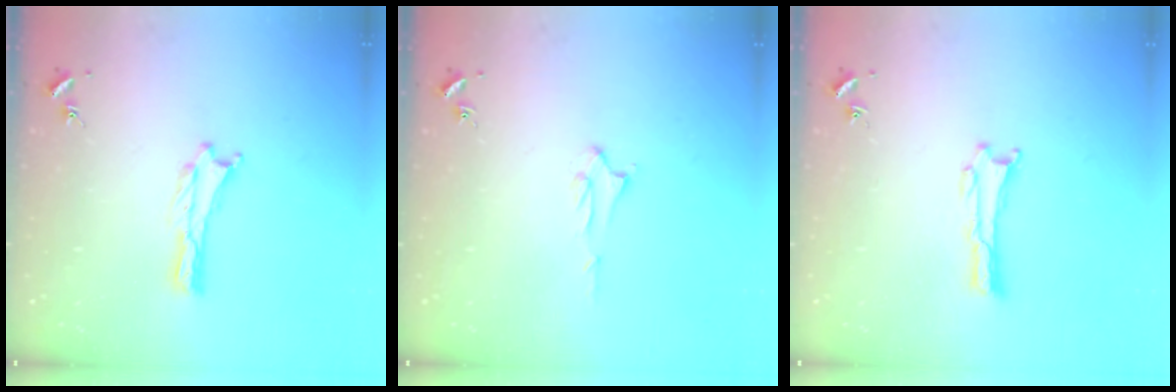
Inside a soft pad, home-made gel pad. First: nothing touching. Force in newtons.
{"total": 1.4, "press": 1.4, "slide": 0.2}
{"total": 0.0}